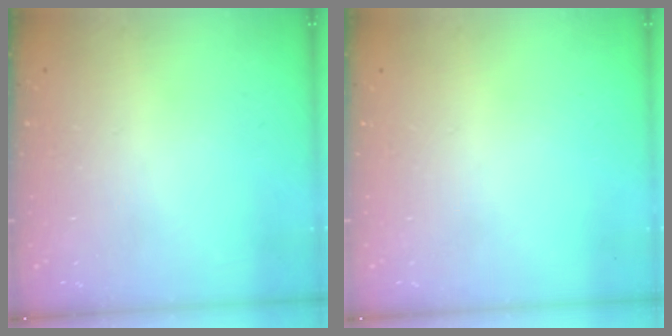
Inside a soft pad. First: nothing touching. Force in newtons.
{"total": 0.0}